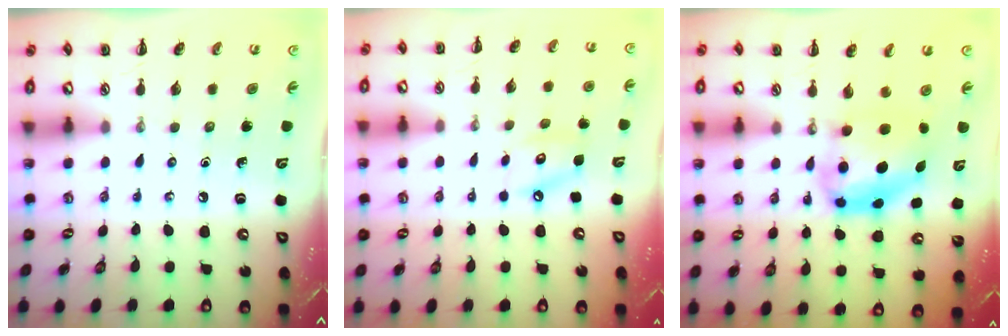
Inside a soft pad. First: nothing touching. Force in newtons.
{"total": 7.7, "press": 7.6, "slide": 1.1}
{"total": 7.4, "press": 7.3, "slide": 1.2}